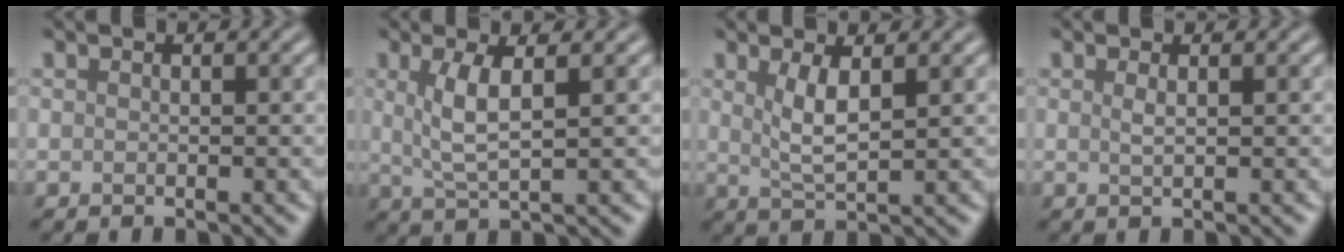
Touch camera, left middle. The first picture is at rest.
{"total": 3.5, "force": [1.0, 0.8, 3.2], "torque": [-0.069, -0.005, 0.023]}
{"total": 2.9, "force": [1.0, 0.8, 2.6], "torque": [-0.053, -0.005, 0.024]}
{"total": 0.9, "force": [0.3, 0.3, 0.8], "torque": [-0.012, 0.002, 0.005]}